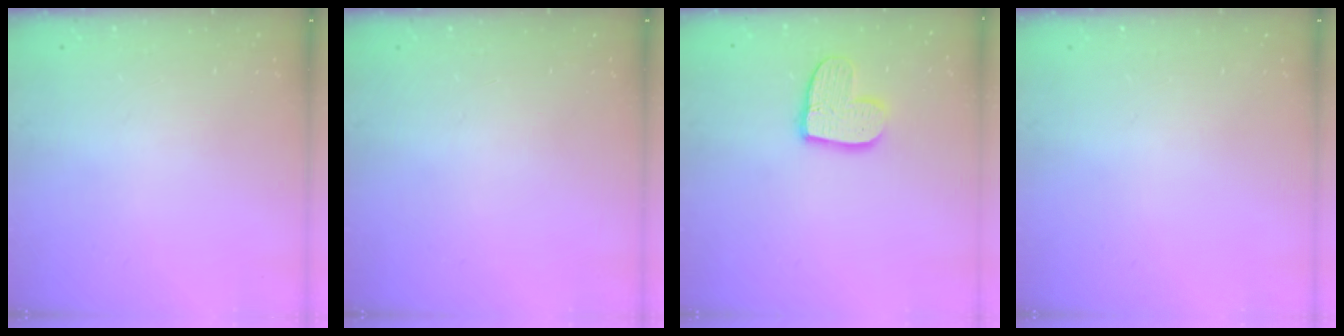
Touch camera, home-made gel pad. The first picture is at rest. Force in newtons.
{"total": 0.0}
{"total": 11.5, "press": 11.4, "slide": 0.9}
{"total": 0.0}